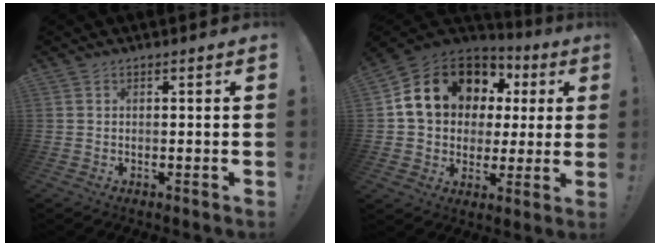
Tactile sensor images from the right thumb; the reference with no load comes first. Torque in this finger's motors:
{"motor_torque": [2.20, 2.80, 0.77, -0.45, 0.10]}